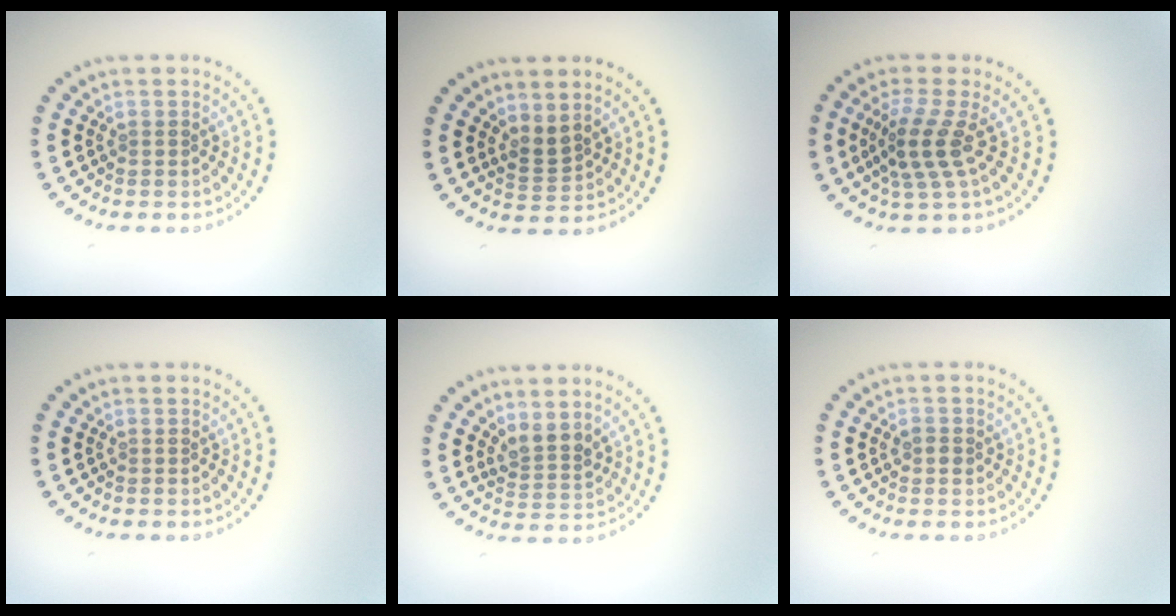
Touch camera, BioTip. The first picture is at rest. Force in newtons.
{"total": 1.7, "press": 1.3, "slide": 1.1}
{"total": 3.5, "press": 2.9, "slide": 2.0}
{"total": 0.0}
{"total": 2.3, "press": 1.9, "slide": 1.3}
{"total": 1.0, "press": 1.0, "slide": 0.1}